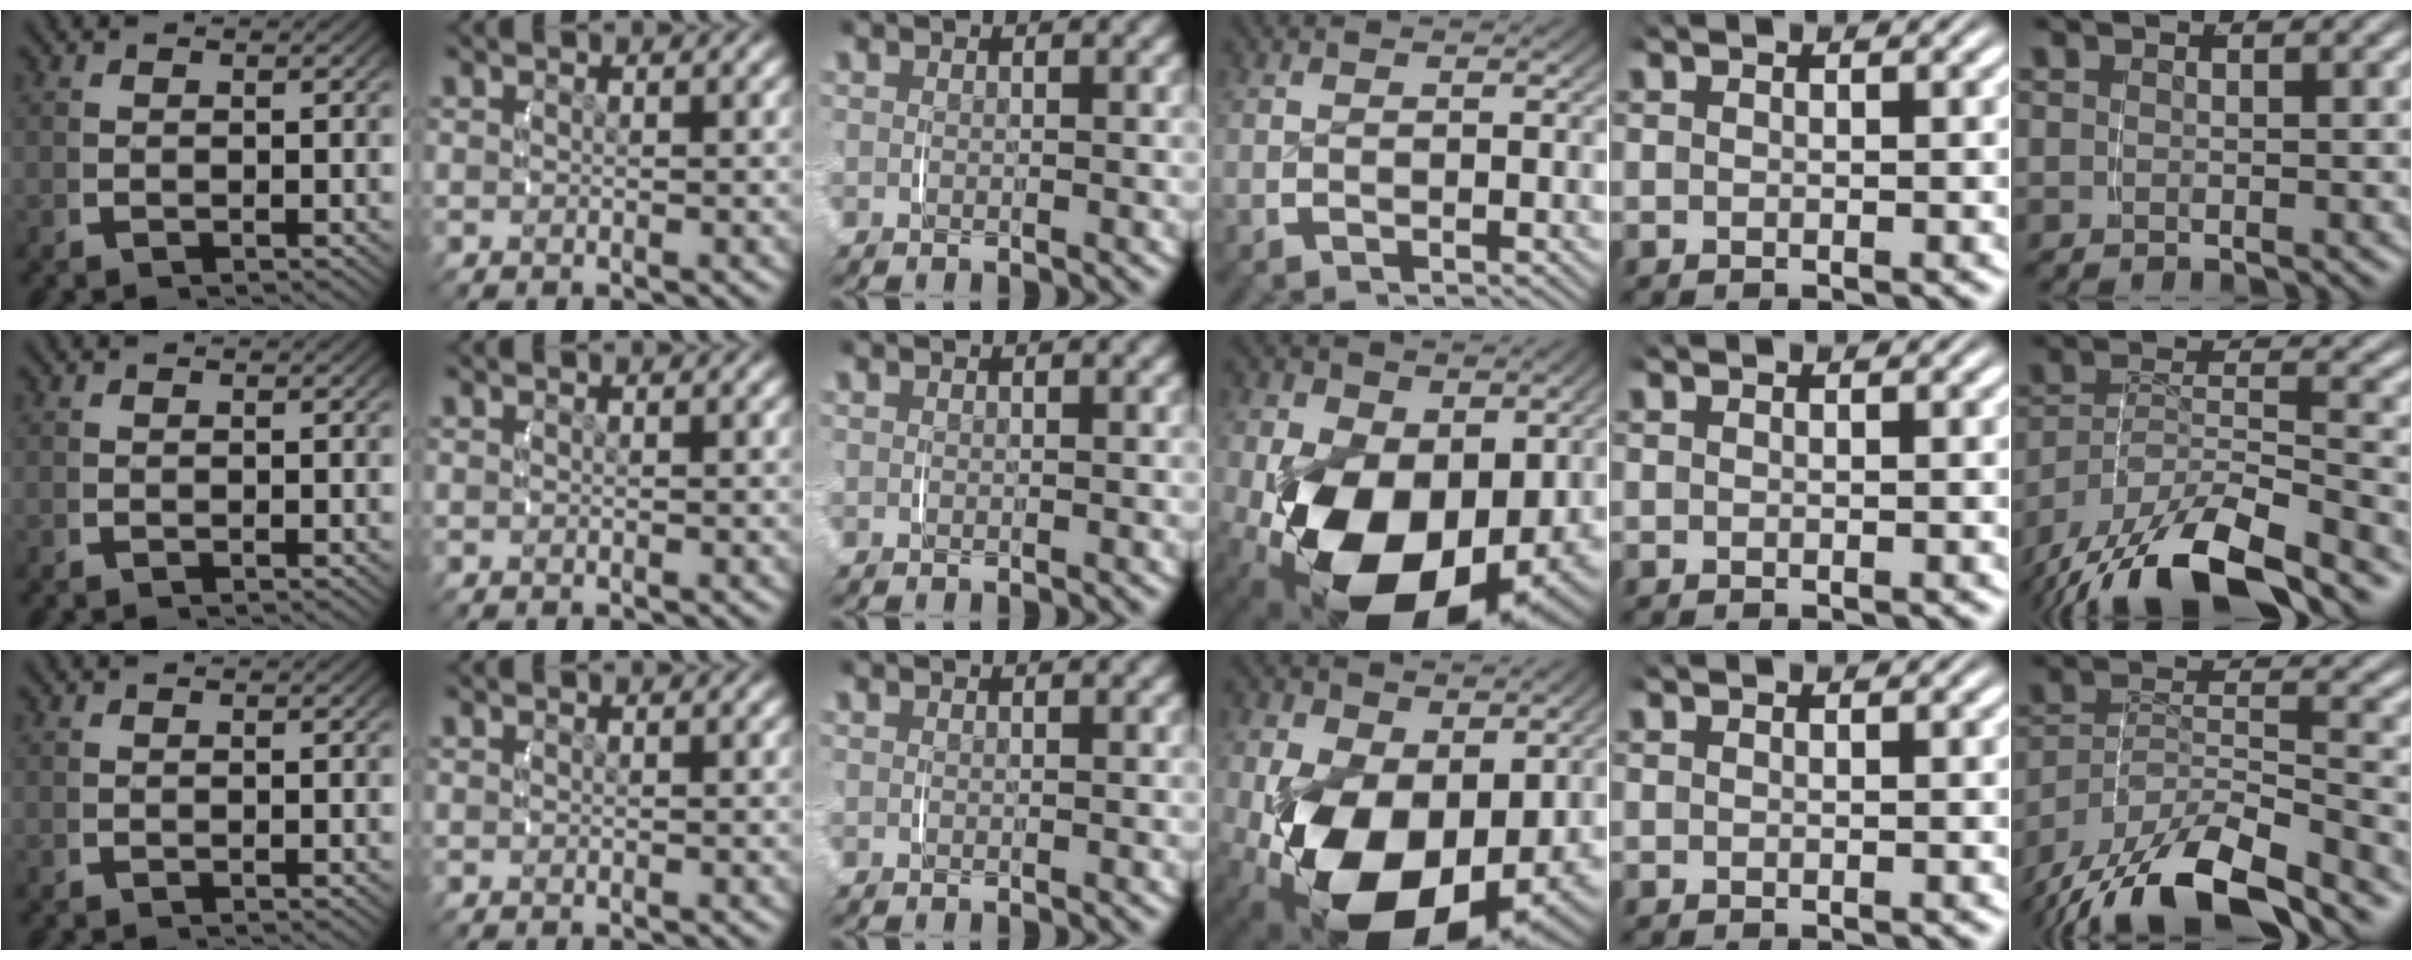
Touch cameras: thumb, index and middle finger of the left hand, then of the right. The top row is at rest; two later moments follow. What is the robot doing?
{"motion": "lift_and_place", "object": "backpack"}